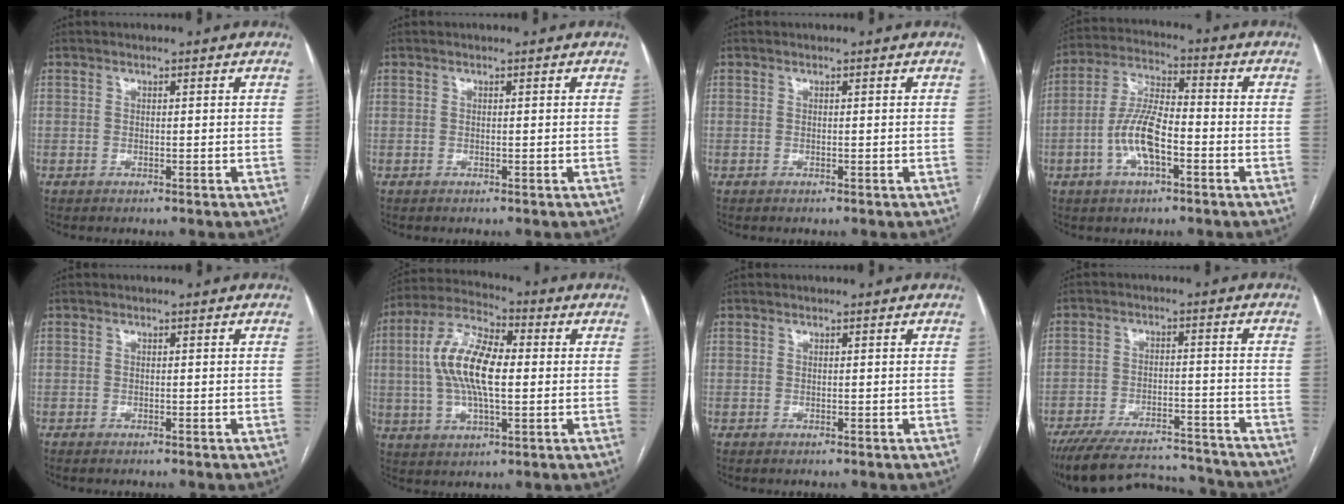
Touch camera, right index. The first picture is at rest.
{"total": 0.0}
{"total": 0.0}
{"total": 9.3, "force": [-2.9, 3.0, 8.3], "torque": [-0.178, 0.012, -0.052]}
{"total": 0.8, "force": [-0.7, 0.2, 0.3], "torque": [-0.008, -0.002, -0.010]}
{"total": 12.9, "force": [0.8, 4.7, 12.0], "torque": [-0.252, 0.020, 0.011]}
{"total": 0.0}
{"total": 18.0, "force": [-16.6, 3.8, 5.7], "torque": [-0.121, 0.001, -0.245]}